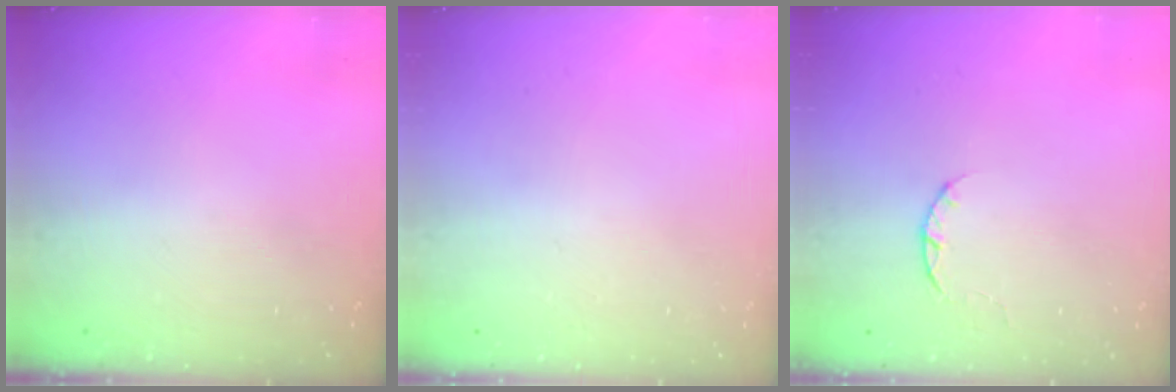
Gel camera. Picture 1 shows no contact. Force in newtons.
{"total": 2.6, "press": 2.6, "slide": 0.2}
{"total": 2.5, "press": 2.4, "slide": 0.4}